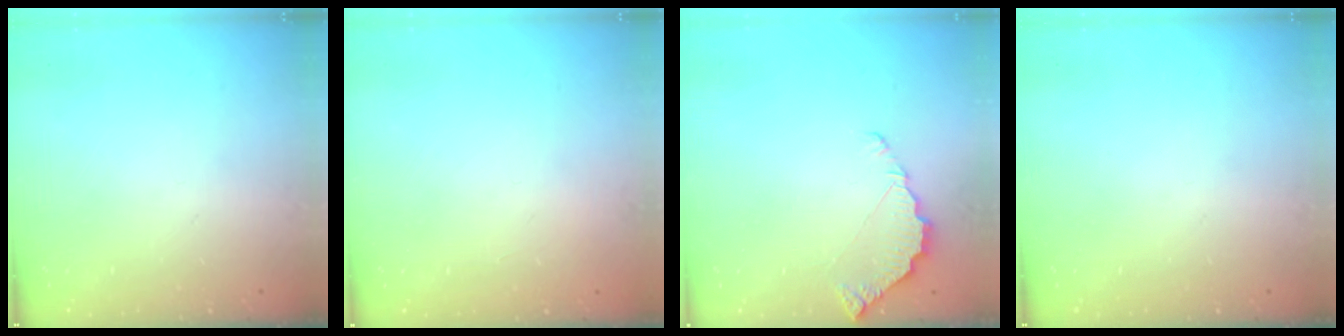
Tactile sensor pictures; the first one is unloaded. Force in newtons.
{"total": 2.1, "press": 2.1, "slide": 0.1}
{"total": 4.1, "press": 4.1, "slide": 0.3}
{"total": 0.0}